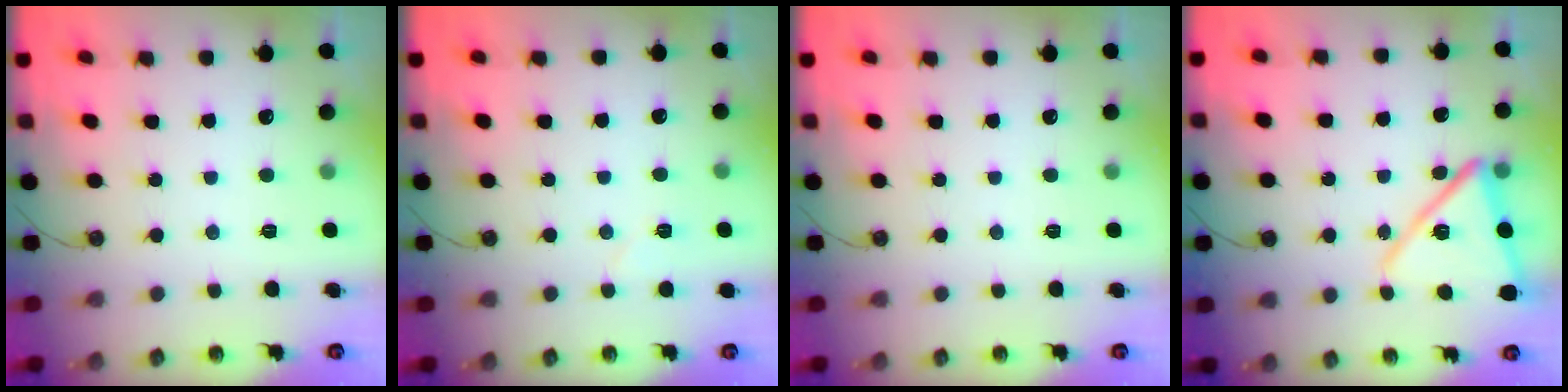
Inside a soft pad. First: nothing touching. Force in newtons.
{"total": 3.9, "press": 3.9, "slide": 0.6}
{"total": 0.0}
{"total": 15.0, "press": 14.9, "slide": 1.5}